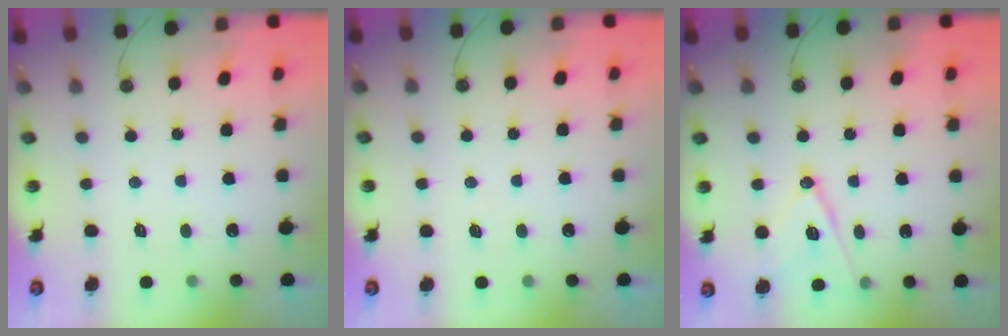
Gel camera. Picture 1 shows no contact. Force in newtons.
{"total": 3.6, "press": 3.2, "slide": 1.6}
{"total": 12.8, "press": 12.4, "slide": 3.4}